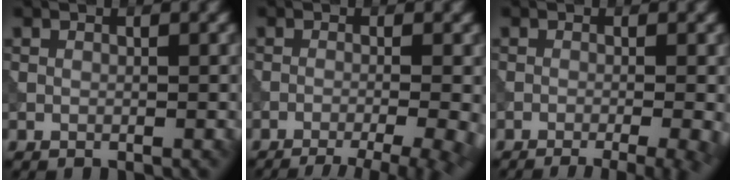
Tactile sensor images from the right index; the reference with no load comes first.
{"total": 10.1, "force": [-6.5, 3.8, 6.8], "torque": [-0.050, -0.006, -0.063]}
{"total": 8.1, "force": [-4.3, 3.3, 6.1], "torque": [-0.037, -0.003, -0.041]}